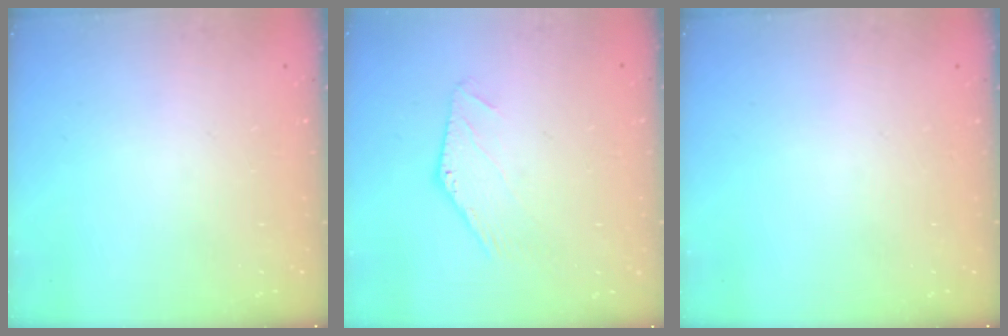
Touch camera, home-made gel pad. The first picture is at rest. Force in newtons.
{"total": 0.0}
{"total": 0.0}